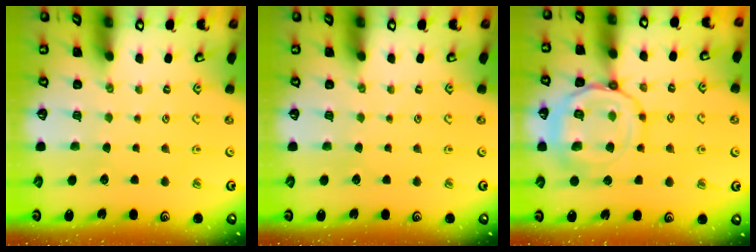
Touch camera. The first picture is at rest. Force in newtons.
{"total": 0.0}
{"total": 14.4, "press": 14.4, "slide": 1.1}